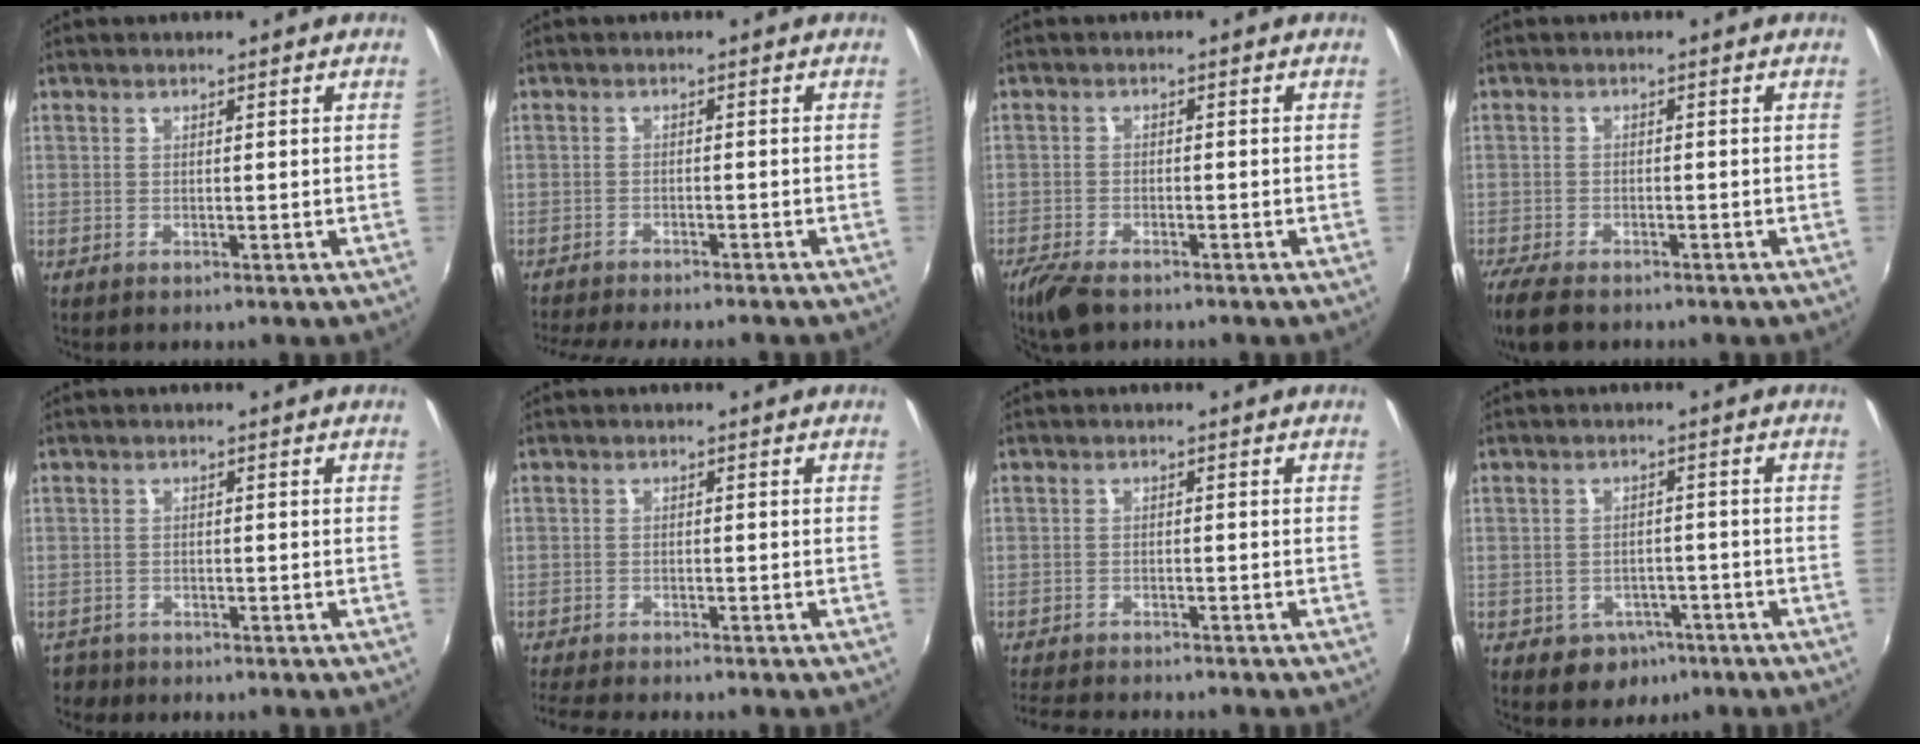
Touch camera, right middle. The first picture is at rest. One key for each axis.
{"total": 9.3, "fx": -8.4, "fy": 0.9, "fz": 3.8, "tx": -0.090, "ty": -0.020, "tz": -0.129}
{"total": 6.0, "fx": -4.6, "fy": 1.9, "fz": 3.2, "tx": -0.088, "ty": -0.019, "tz": -0.088}
{"total": 6.6, "fx": -5.3, "fy": 2.1, "fz": 3.2, "tx": -0.090, "ty": -0.030, "tz": -0.102}
{"total": 3.0, "fx": -2.4, "fy": 1.8, "fz": 0.2, "tx": -0.016, "ty": -0.004, "tz": -0.045}
{"total": 6.2, "fx": -5.7, "fy": 0.4, "fz": 2.4, "tx": -0.064, "ty": -0.022, "tz": -0.098}
{"total": 7.8, "fx": -7.3, "fy": 1.1, "fz": 2.7, "tx": -0.074, "ty": -0.019, "tz": -0.119}
{"total": 5.9, "fx": -3.3, "fy": 4.6, "fz": 1.7, "tx": -0.042, "ty": 0.006, "tz": -0.033}